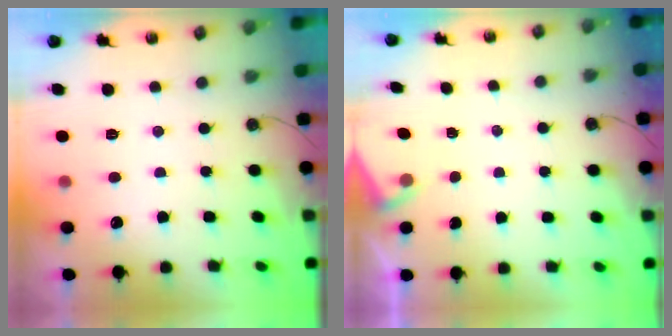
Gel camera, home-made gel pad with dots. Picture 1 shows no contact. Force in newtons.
{"total": 2.6, "press": 2.6, "slide": 0.4}